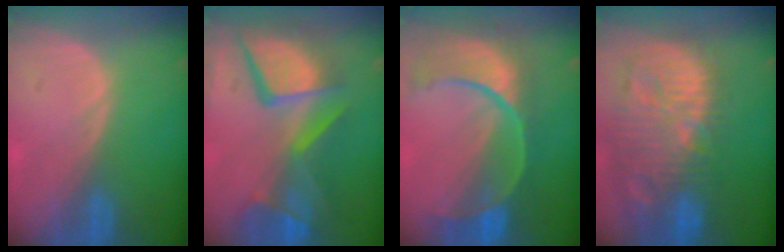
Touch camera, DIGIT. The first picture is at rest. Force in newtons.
{"total": 13.5, "press": 11.0, "slide": 7.8}
{"total": 12.1, "press": 9.8, "slide": 7.2}
{"total": 14.4, "press": 12.5, "slide": 7.2}